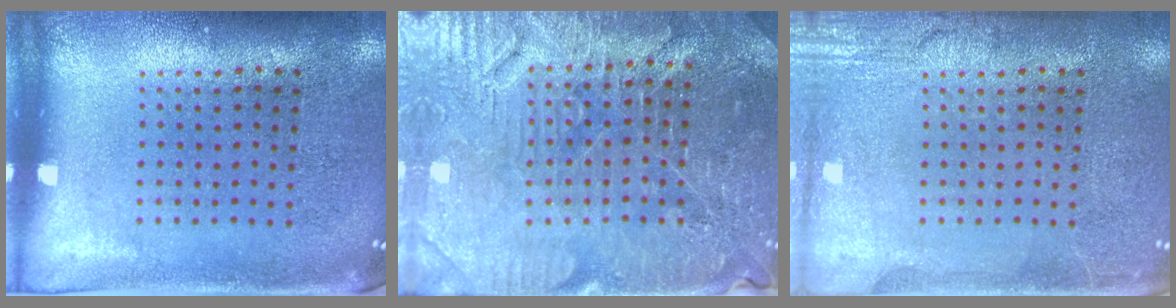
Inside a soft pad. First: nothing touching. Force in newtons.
{"total": 4.2, "press": 4.1, "slide": 1.0}
{"total": 2.7, "press": 2.7, "slide": 0.3}